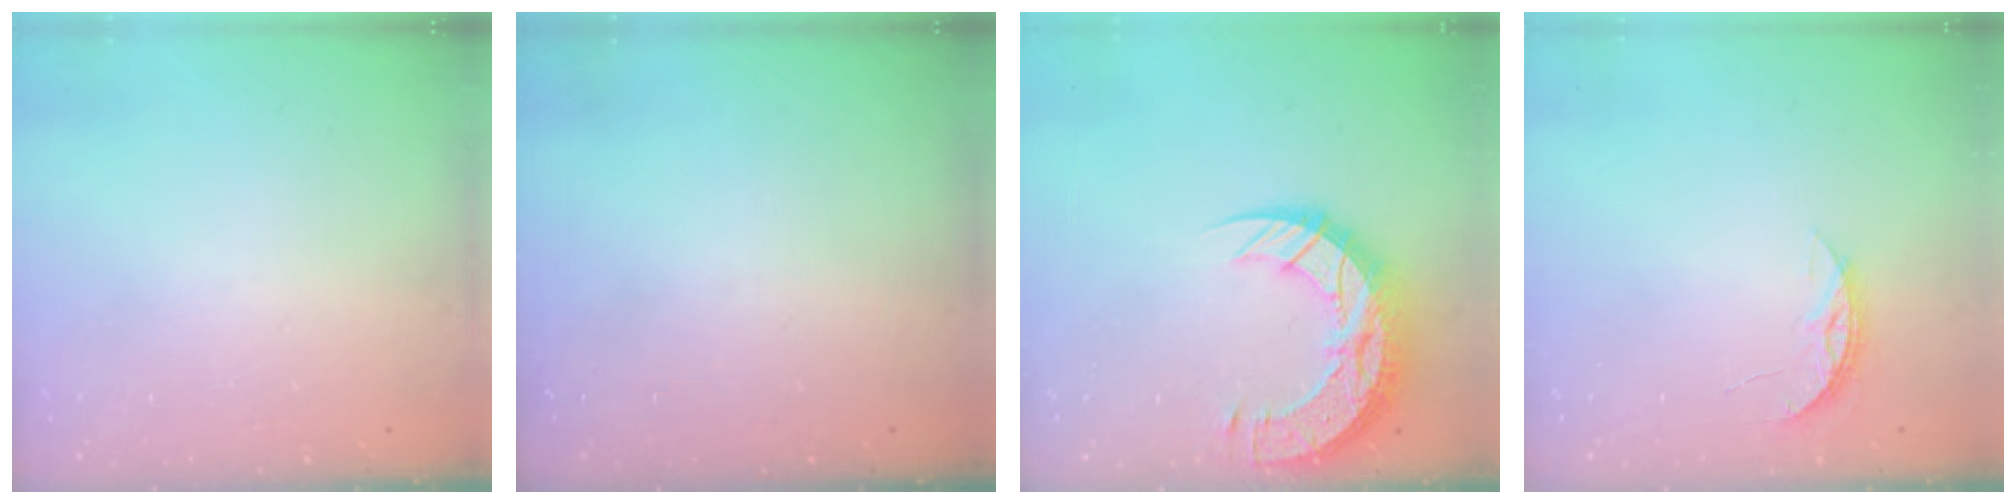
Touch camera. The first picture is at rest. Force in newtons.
{"total": 0.0}
{"total": 16.8, "press": 16.7, "slide": 1.1}
{"total": 4.5, "press": 4.5, "slide": 0.4}